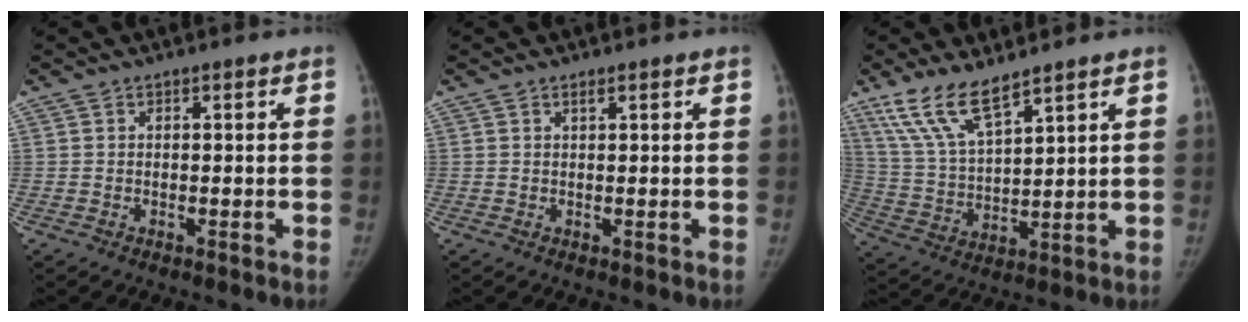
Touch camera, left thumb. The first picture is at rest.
{"total": 0.7, "force": [0.5, 0.1, 0.4], "torque": [-0.007, -0.002, 0.008]}
{"total": 10.9, "force": [8.1, 2.7, 6.7], "torque": [-0.132, -0.040, 0.176]}